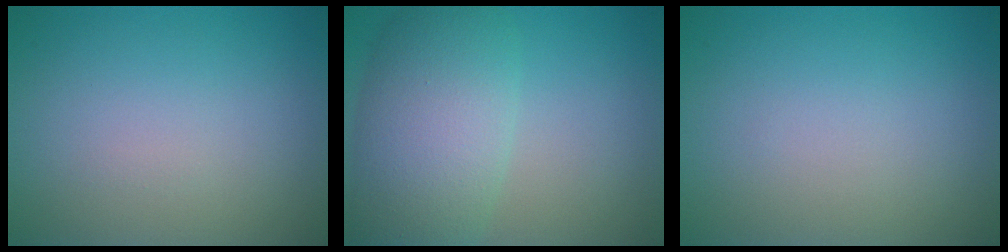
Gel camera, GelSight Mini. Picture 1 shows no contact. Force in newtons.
{"total": 8.2, "press": 8.2, "slide": 0.3}
{"total": 0.0}